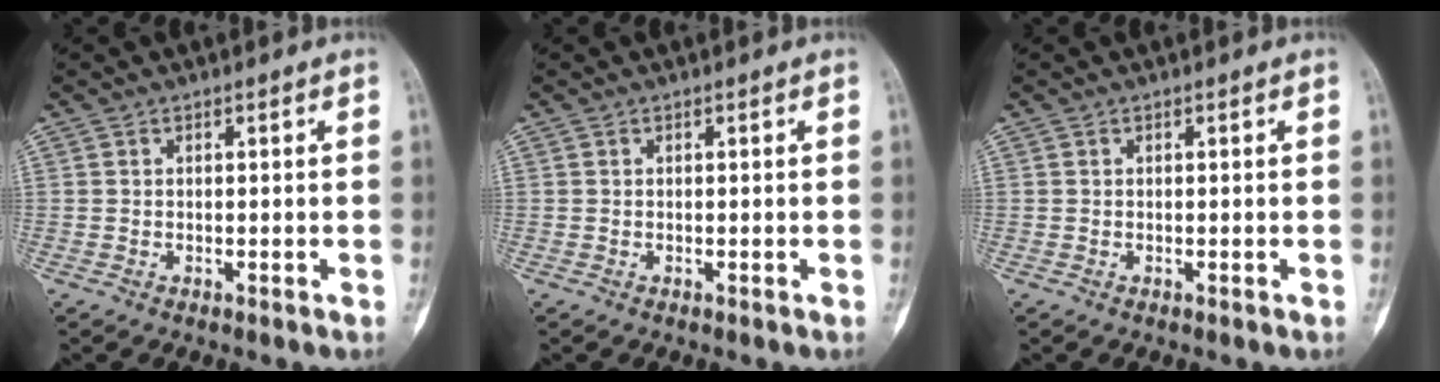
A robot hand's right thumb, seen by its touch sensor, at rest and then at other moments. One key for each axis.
{"total": 0.0}
{"total": 0.0}